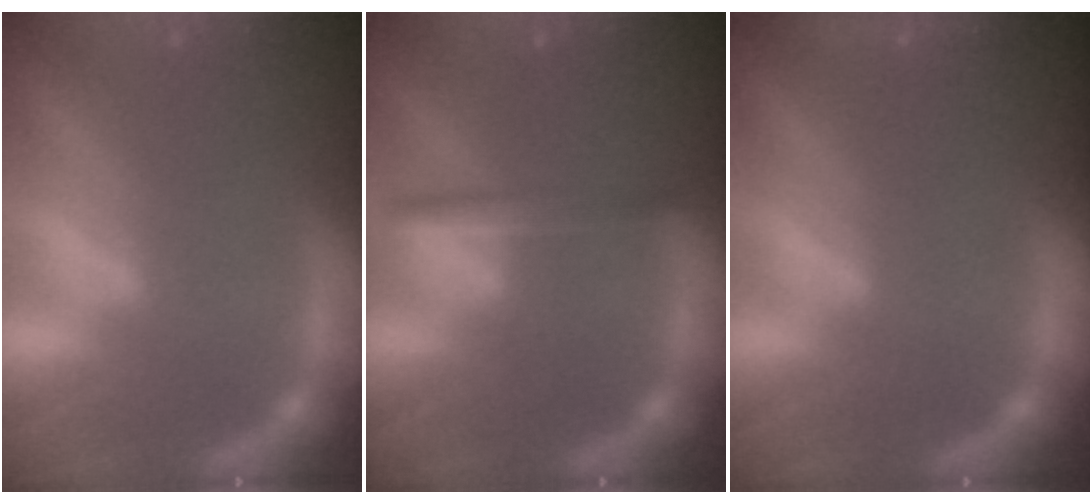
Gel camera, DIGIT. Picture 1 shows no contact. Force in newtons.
{"total": 2.5}
{"total": 1.4}